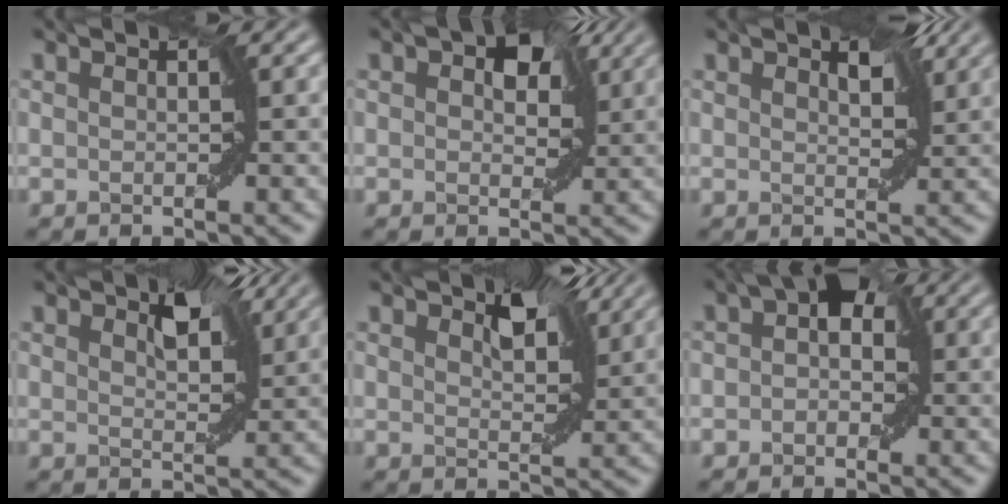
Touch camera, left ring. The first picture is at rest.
{"total": 4.3, "force": [1.8, 2.4, 3.0], "torque": [-0.038, 0.005, 0.022]}
{"total": 2.9, "force": [1.9, 0.9, 1.9], "torque": [-0.031, 0.002, 0.032]}
{"total": 3.9, "force": [2.5, 1.4, 2.6], "torque": [-0.045, 0.003, 0.038]}
{"total": 3.9, "force": [2.6, 1.4, 2.6], "torque": [-0.044, 0.002, 0.039]}
{"total": 3.9, "force": [1.0, 2.5, 2.8], "torque": [-0.027, 0.014, 0.000]}